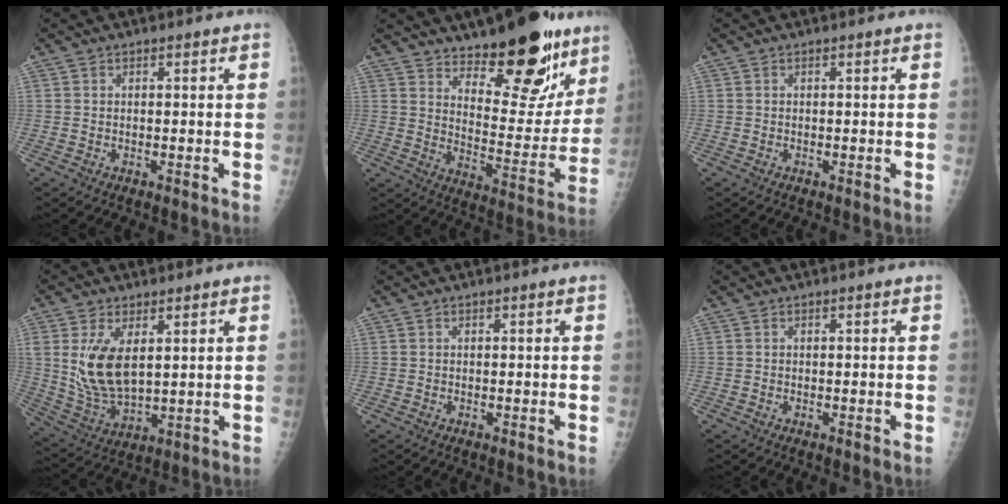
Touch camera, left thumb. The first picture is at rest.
{"total": 19.7, "force": [13.6, 7.8, 12.0], "torque": [-0.107, -0.099, 0.202]}
{"total": 0.0}
{"total": 11.7, "force": [3.2, 6.3, 9.3], "torque": [-0.175, -0.021, 0.077]}
{"total": 0.0}
{"total": 0.0}